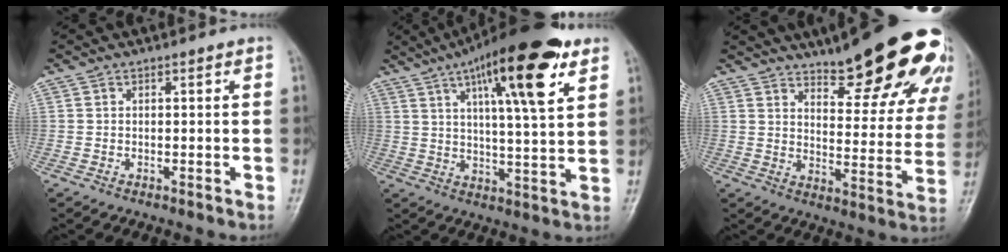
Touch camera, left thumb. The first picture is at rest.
{"total": 19.3, "force": [9.7, 4.4, 16.1], "torque": [-0.230, -0.023, 0.147]}
{"total": 23.9, "force": [17.4, 6.8, 14.9], "torque": [-0.151, -0.093, 0.220]}